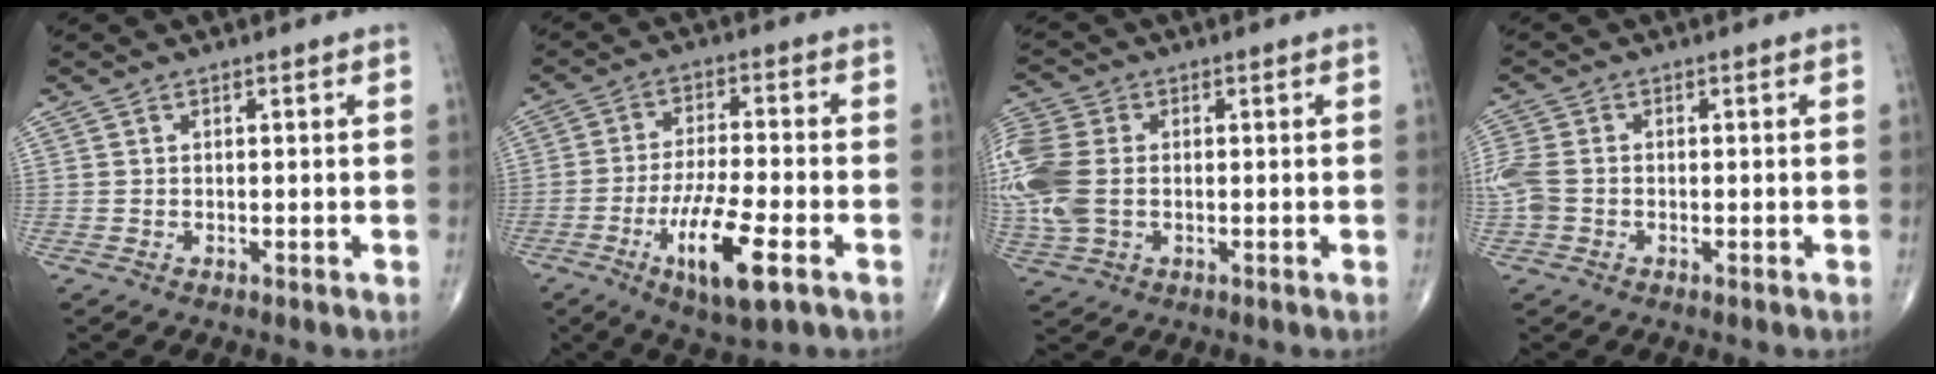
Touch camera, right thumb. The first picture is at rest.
{"total": 12.7, "force": [-5.3, 3.3, 11.1], "torque": [-0.206, 0.007, -0.088]}
{"total": 12.7, "force": [-0.1, 8.7, 9.3], "torque": [-0.252, 0.007, 0.000]}
{"total": 5.0, "force": [-0.8, 3.6, 3.4], "torque": [-0.100, 0.008, -0.020]}